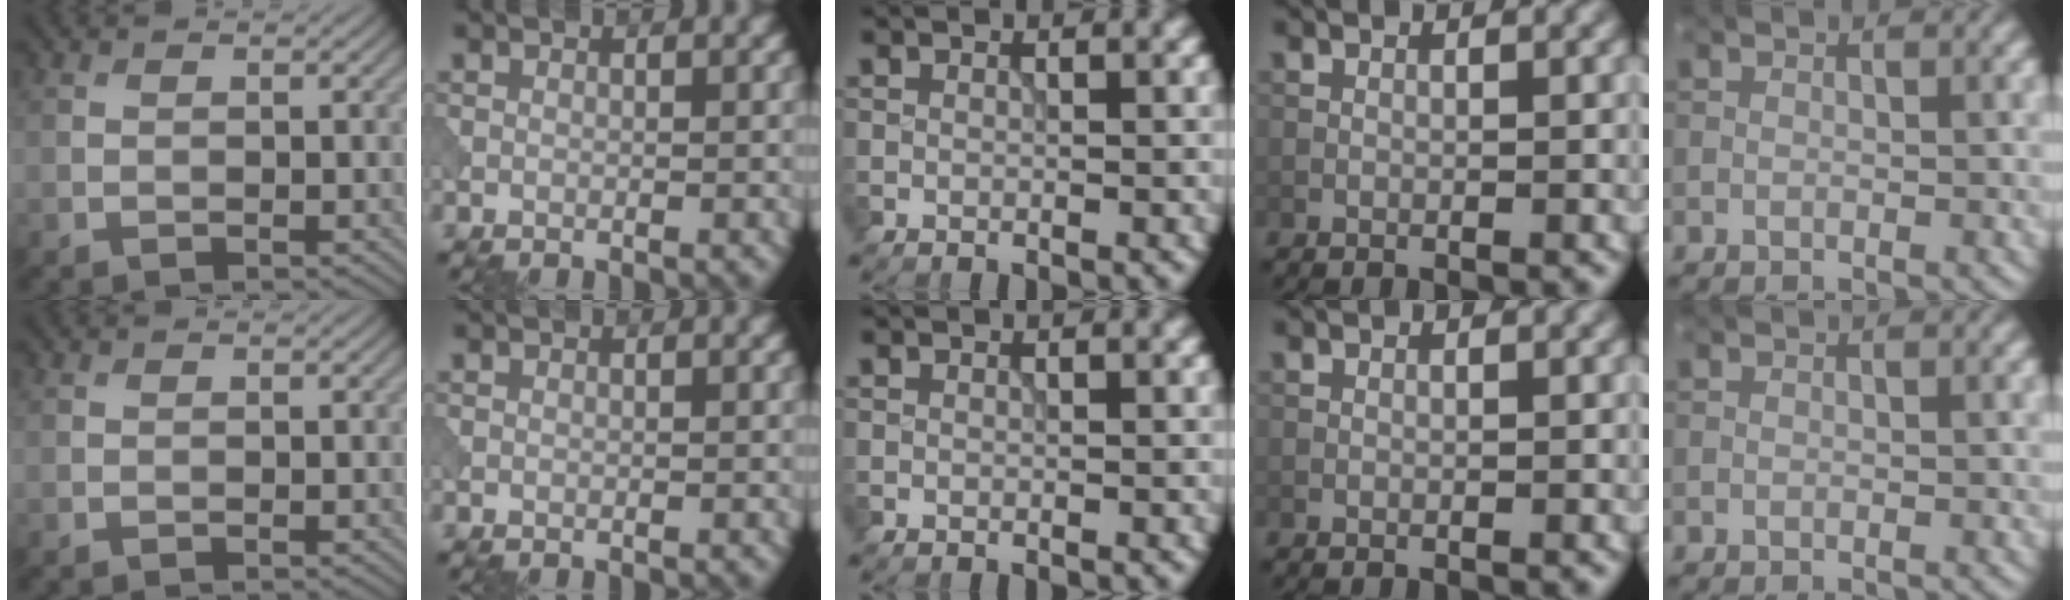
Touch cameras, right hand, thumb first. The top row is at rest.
{}